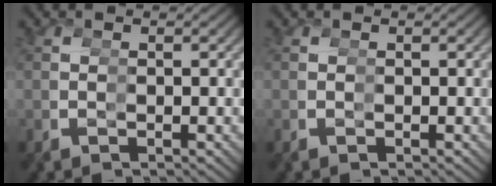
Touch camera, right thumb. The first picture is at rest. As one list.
[{"total": 0.0}]